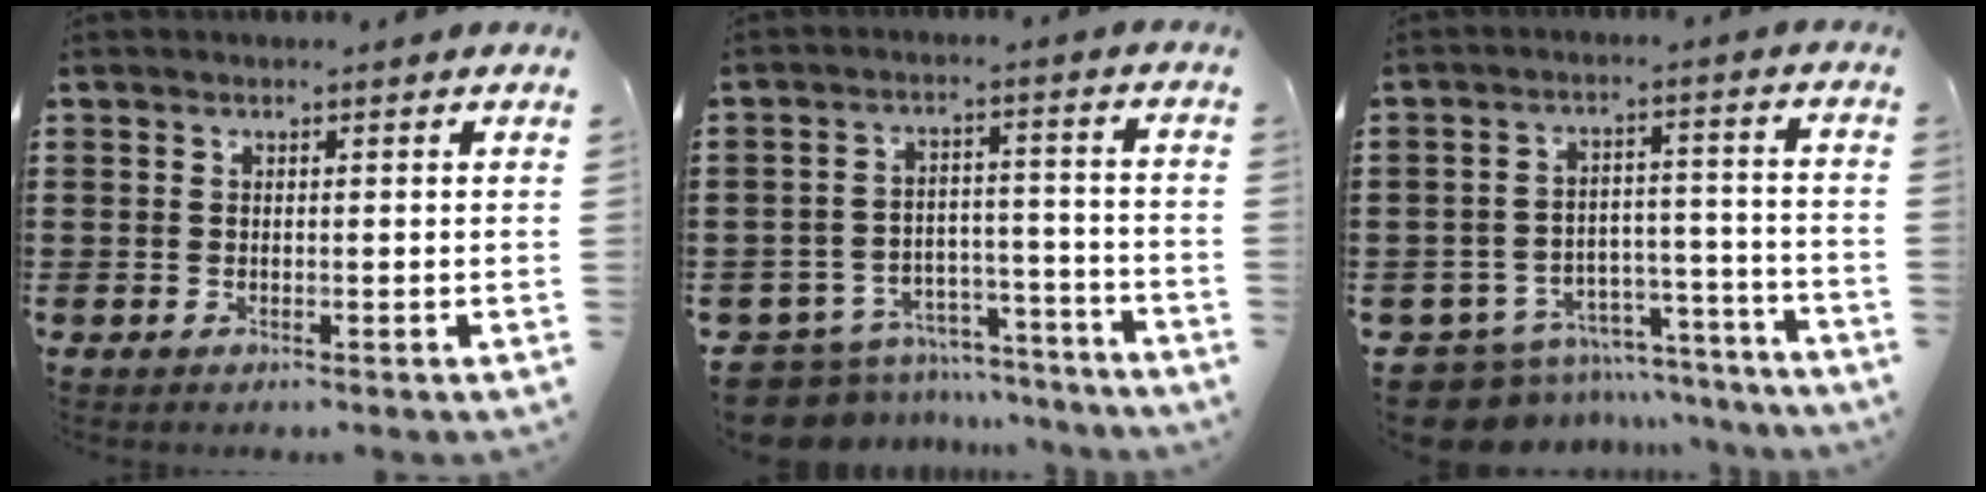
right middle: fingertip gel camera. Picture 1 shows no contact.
{"total": 8.4, "force": [-8.0, 2.0, 1.3], "torque": [-0.040, 0.023, -0.159]}
{"total": 9.0, "force": [-8.3, 2.8, 1.9], "torque": [-0.055, 0.023, -0.162]}